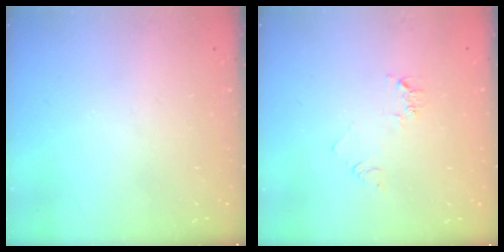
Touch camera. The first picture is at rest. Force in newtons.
{"total": 5.1, "press": 5.0, "slide": 0.5}